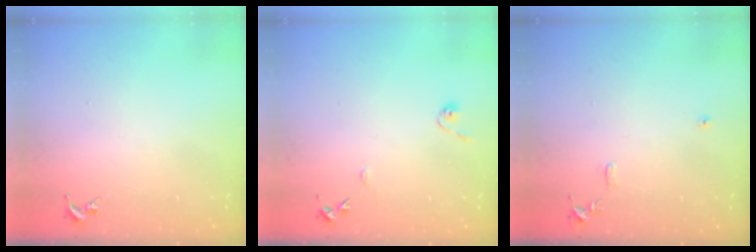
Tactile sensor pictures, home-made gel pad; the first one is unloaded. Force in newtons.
{"total": 7.9, "press": 7.9, "slide": 0.8}
{"total": 7.8, "press": 7.8, "slide": 0.8}